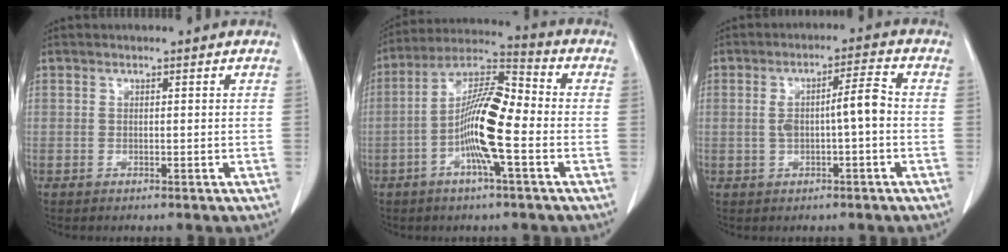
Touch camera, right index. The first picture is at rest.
{"total": 12.1, "force": [-2.7, 1.7, 11.7], "torque": [-0.219, 0.016, -0.056]}
{"total": 5.6, "force": [-0.3, 0.8, 5.6], "torque": [-0.096, 0.022, 0.001]}